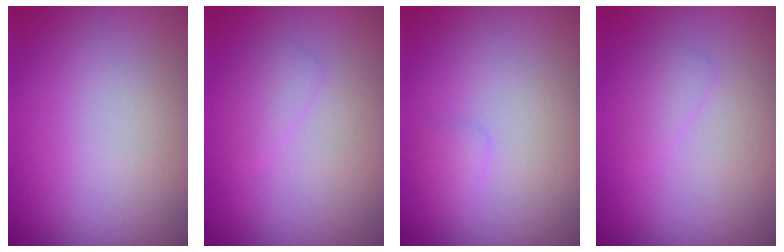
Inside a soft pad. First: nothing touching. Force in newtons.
{"total": 0.9, "press": 0.9, "slide": 0.0}
{"total": 0.8, "press": 0.7, "slide": 0.1}
{"total": 0.9, "press": 0.9, "slide": 0.0}